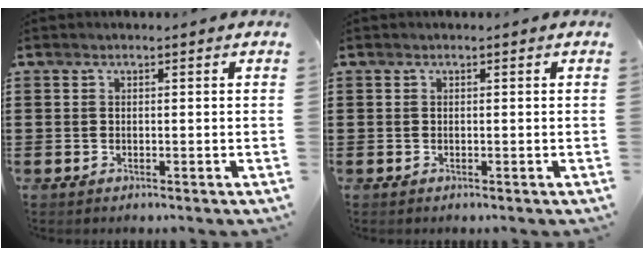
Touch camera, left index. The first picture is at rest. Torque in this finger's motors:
{"motor_torque": [-0.04, 0.00, -0.02, -0.01]}